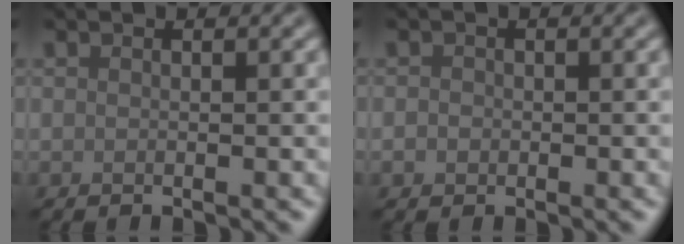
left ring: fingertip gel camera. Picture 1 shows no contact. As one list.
[{"total": 0.9, "force": [-0.2, 0.8, 0.3], "torque": [-0.002, -0.004, -0.006]}]